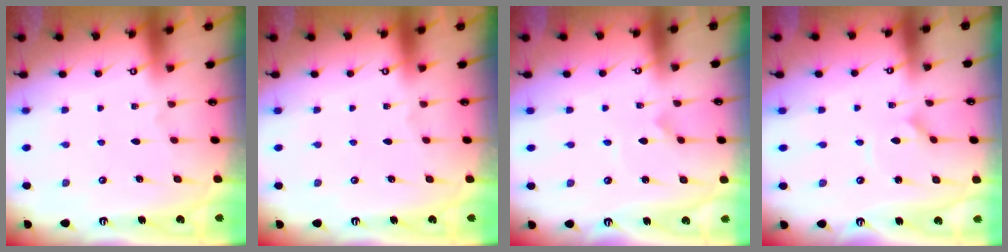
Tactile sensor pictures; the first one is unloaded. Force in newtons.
{"total": 0.0}
{"total": 0.6, "press": 0.5, "slide": 0.1}
{"total": 0.8, "press": 0.8, "slide": 0.1}